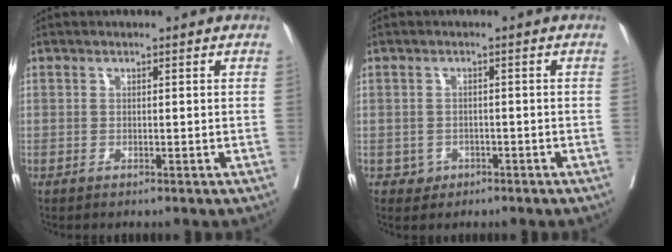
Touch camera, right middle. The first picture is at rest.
{"total": 1.8, "force": [-0.7, 1.6, 0.2], "torque": [-0.003, 0.007, -0.007]}